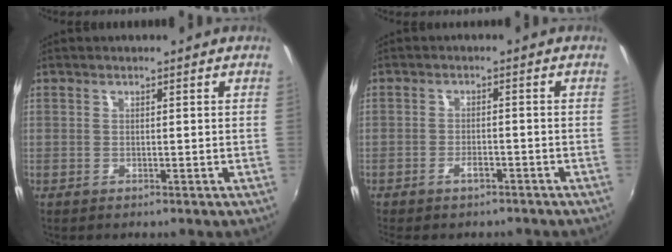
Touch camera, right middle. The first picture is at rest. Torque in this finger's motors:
{"motor_torque": [1.13, -1.02, 0.24, 0.13]}